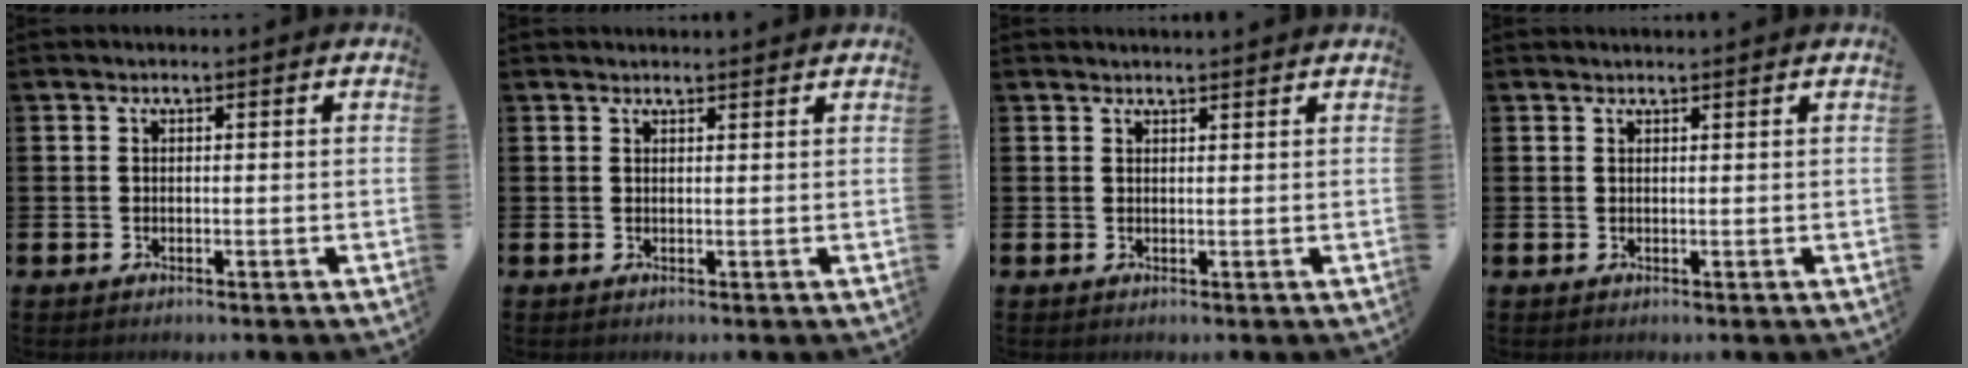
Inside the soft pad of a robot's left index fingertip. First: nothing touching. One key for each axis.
{"total": 1.1, "fx": 1.1, "fy": -0.1, "fz": 0.0, "tx": 0.008, "ty": -0.006, "tz": 0.019}
{"total": 1.1, "fx": 1.1, "fy": -0.2, "fz": 0.0, "tx": 0.009, "ty": -0.009, "tz": 0.019}
{"total": 0.7, "fx": 0.7, "fy": -0.1, "fz": 0.0, "tx": 0.001, "ty": -0.002, "tz": 0.013}